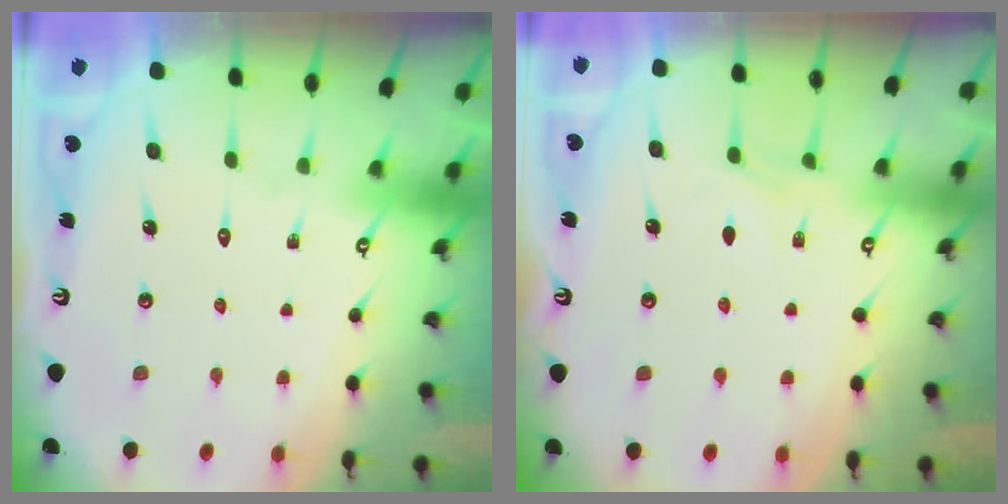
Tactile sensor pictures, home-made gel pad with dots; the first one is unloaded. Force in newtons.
{"total": 4.1, "press": 4.1, "slide": 0.5}